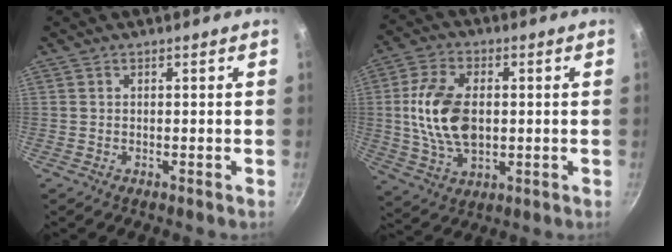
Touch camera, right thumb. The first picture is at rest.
{"total": 13.6, "force": [0.5, 8.3, 10.8], "torque": [-0.195, 0.004, 0.011]}